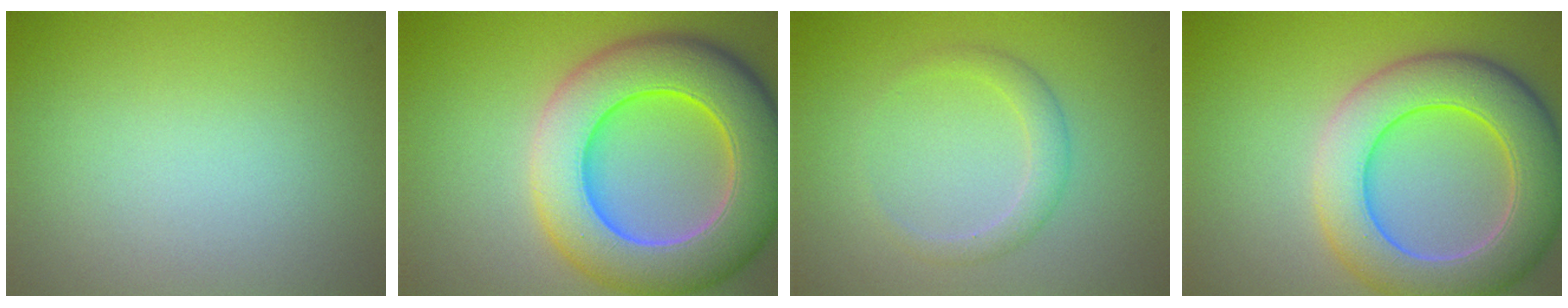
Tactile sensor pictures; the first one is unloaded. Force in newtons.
{"total": 11.6, "press": 11.6, "slide": 0.7}
{"total": 1.9, "press": 1.9, "slide": 0.1}
{"total": 8.9, "press": 8.9, "slide": 0.6}